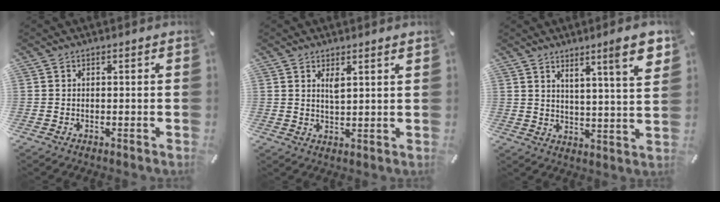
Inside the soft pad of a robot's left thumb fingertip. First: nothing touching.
{"total": 3.0, "force": [1.9, 0.8, 2.1], "torque": [-0.031, -0.006, 0.029]}
{"total": 10.4, "force": [7.2, 1.5, 7.3], "torque": [-0.101, -0.045, 0.114]}